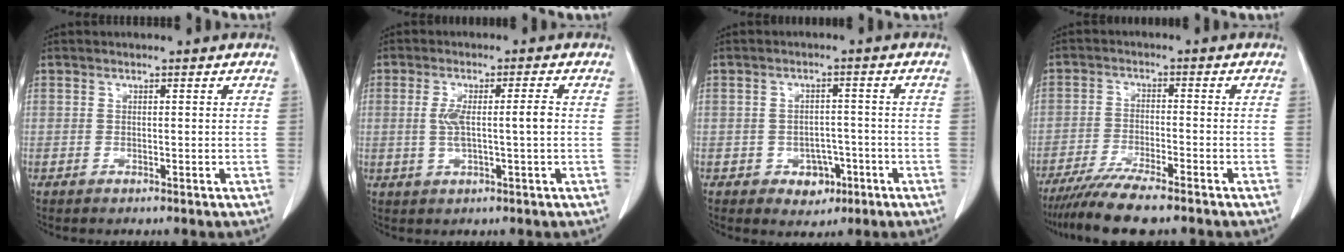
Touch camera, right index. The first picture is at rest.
{"total": 5.2, "force": [0.0, 0.4, 5.2], "torque": [-0.099, 0.007, 0.003]}
{"total": 4.3, "force": [-2.0, 3.3, 2.0], "torque": [-0.014, 0.008, -0.021]}
{"total": 8.0, "force": [-6.7, 0.2, 4.5], "torque": [-0.070, -0.022, -0.113]}